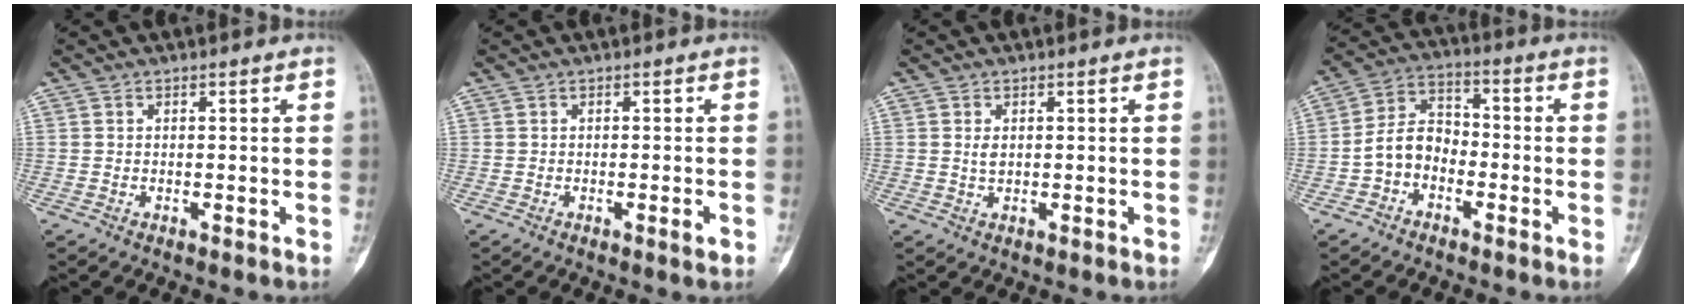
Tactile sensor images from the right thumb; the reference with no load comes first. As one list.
[{"total": 1.4, "force": [-0.6, 0.2, 1.3], "torque": [-0.017, -0.002, -0.010]}, {"total": 1.6, "force": [0.4, 0.9, 1.2], "torque": [-0.020, -0.003, 0.011]}, {"total": 7.9, "force": [-2.7, 5.9, 4.4], "torque": [-0.066, 0.039, -0.063]}]